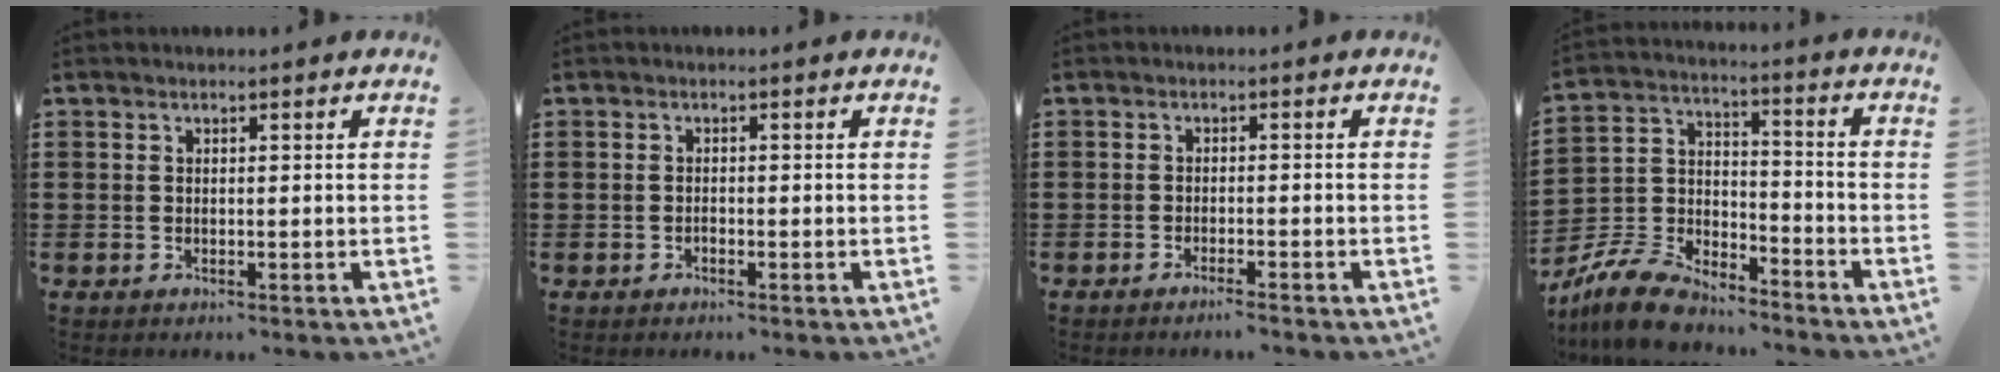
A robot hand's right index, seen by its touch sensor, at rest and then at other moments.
{"total": 0.6, "force": [-0.5, 0.3, 0.3], "torque": [-0.007, 0.000, -0.009]}
{"total": 1.5, "force": [-1.4, -0.2, 0.6], "torque": [-0.011, 0.000, -0.027]}
{"total": 9.5, "force": [-8.5, 2.8, 3.2], "torque": [-0.079, 0.020, -0.171]}